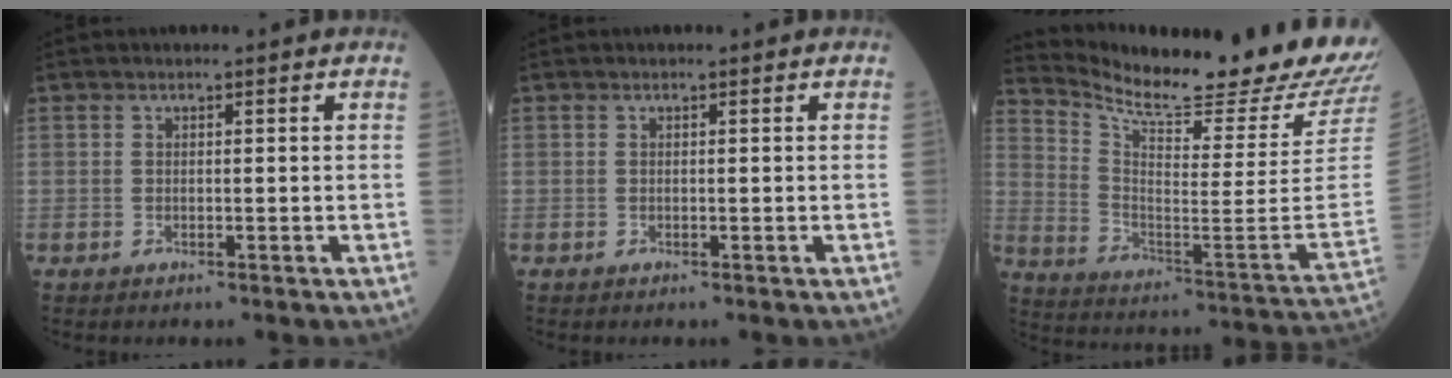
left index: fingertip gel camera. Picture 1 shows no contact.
{"total": 0.0}
{"total": 24.4, "force": [22.6, 1.0, 9.2], "torque": [-0.172, -0.115, 0.313]}